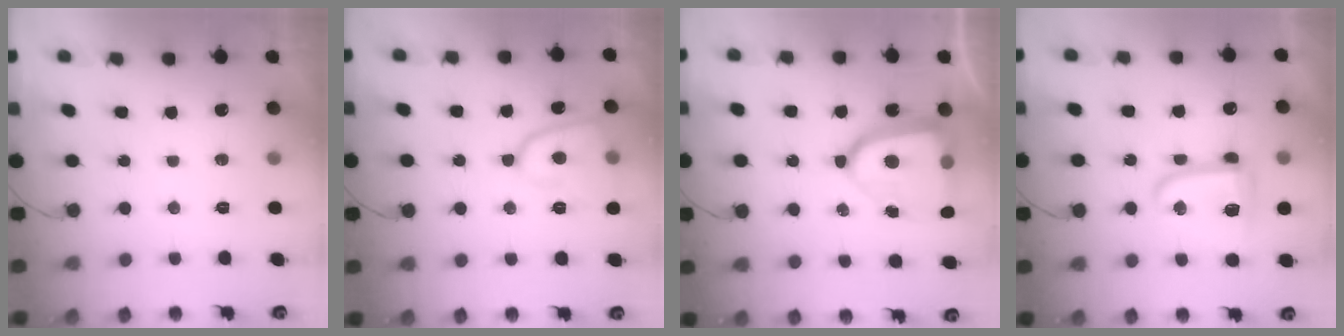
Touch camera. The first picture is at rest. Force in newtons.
{"total": 9.6, "press": 9.6, "slide": 1.1}
{"total": 16.6, "press": 16.5, "slide": 1.5}
{"total": 10.3, "press": 10.3, "slide": 0.5}